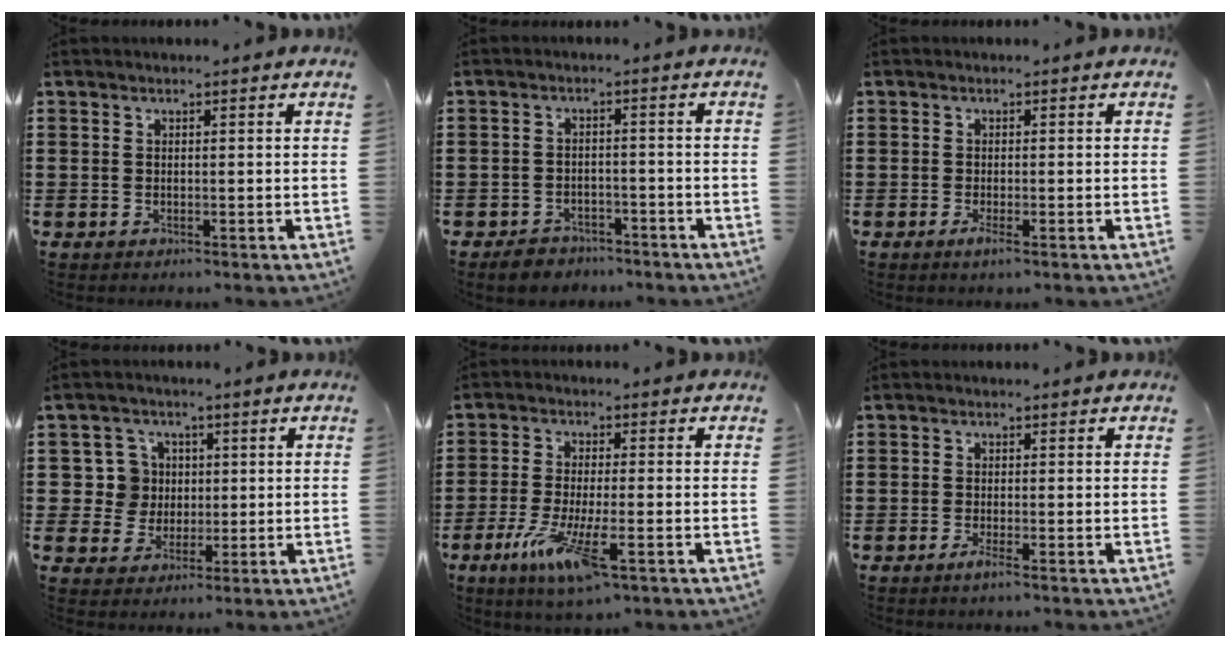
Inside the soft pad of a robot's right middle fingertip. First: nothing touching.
{"total": 2.9, "force": [-2.7, 0.8, 0.0], "torque": [-0.009, 0.003, -0.058]}
{"total": 1.5, "force": [-0.9, 0.2, 1.2], "torque": [-0.032, -0.008, -0.017]}
{"total": 6.5, "force": [0.8, 6.3, 1.3], "torque": [-0.049, 0.012, 0.017]}
{"total": 8.4, "force": [-3.8, 1.8, 7.3], "torque": [-0.153, -0.013, -0.068]}
{"total": 1.6, "force": [-1.0, 0.0, 1.2], "torque": [-0.029, -0.008, -0.019]}